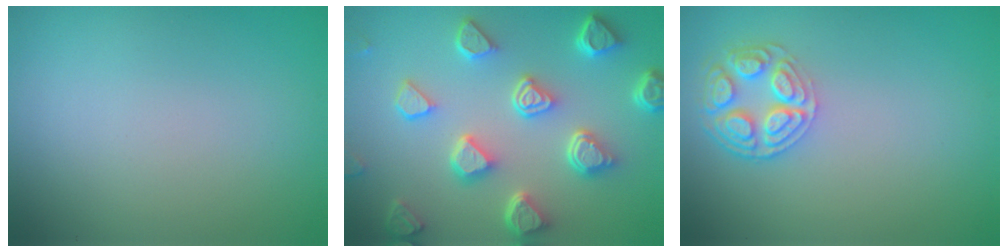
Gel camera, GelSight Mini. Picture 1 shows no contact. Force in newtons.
{"total": 6.6, "press": 5.3, "slide": 4.0}
{"total": 4.2, "press": 3.5, "slide": 2.3}